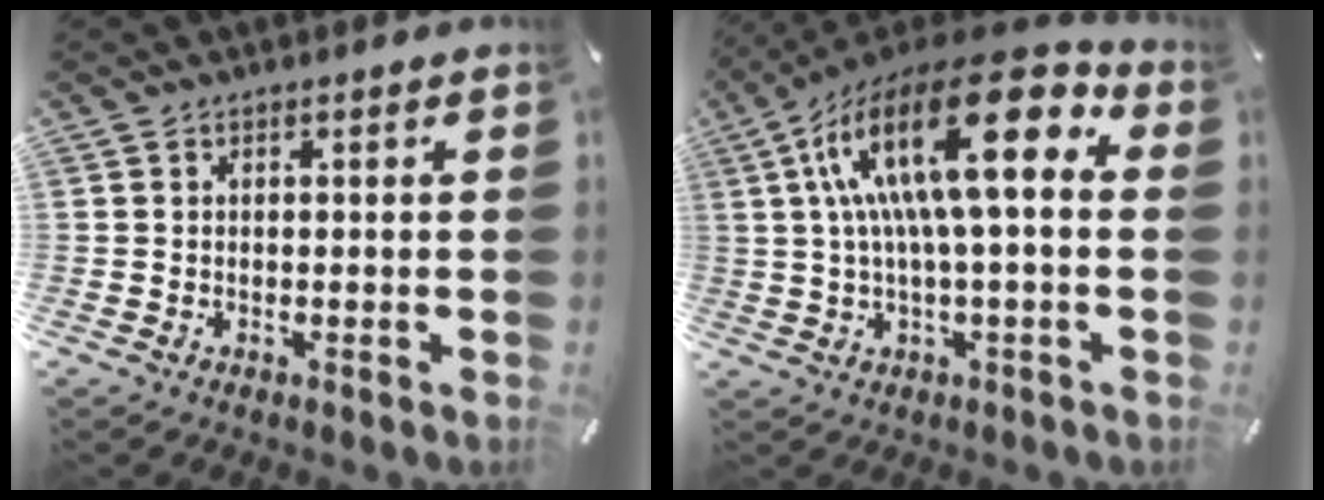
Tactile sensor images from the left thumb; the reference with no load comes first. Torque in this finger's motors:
{"motor_torque": [0.38, 2.77, 2.77, 0.00, 1.04]}